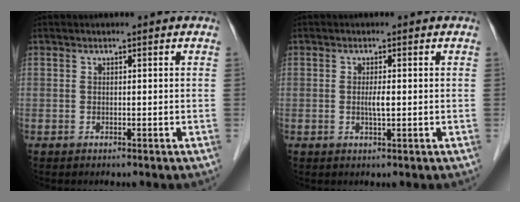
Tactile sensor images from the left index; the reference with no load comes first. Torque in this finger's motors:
{"motor_torque": [0.37, 0.28, 0.04, 0.01]}